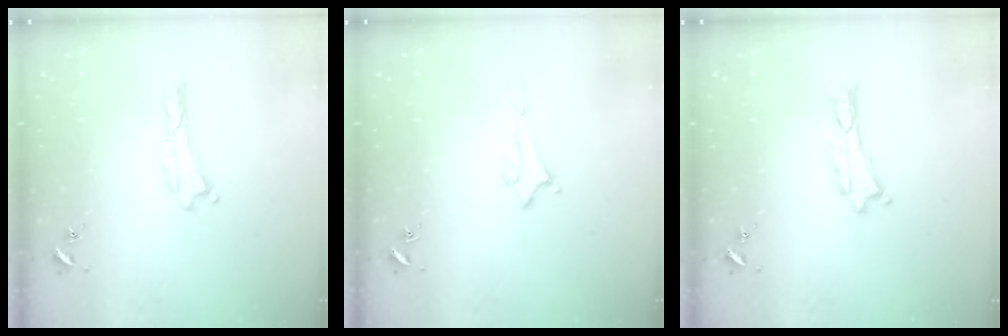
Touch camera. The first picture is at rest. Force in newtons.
{"total": 1.5, "press": 1.5, "slide": 0.2}
{"total": 0.0}